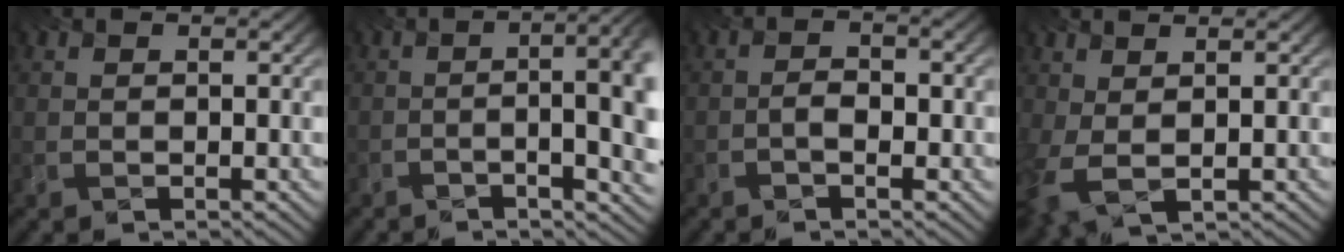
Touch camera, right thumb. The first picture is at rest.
{"total": 10.8, "force": [-1.3, 3.5, 10.1], "torque": [-0.107, 0.011, -0.035]}
{"total": 2.3, "force": [-2.0, 0.6, 1.0], "torque": [-0.016, -0.004, -0.039]}
{"total": 3.9, "force": [0.5, 2.1, 3.3], "torque": [-0.102, -0.004, 0.011]}